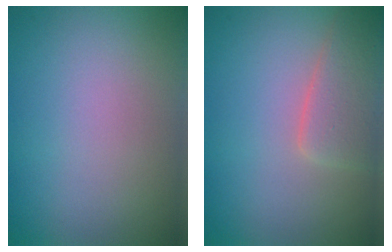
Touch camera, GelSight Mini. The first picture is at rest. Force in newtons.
{"total": 3.2, "press": 3.2, "slide": 0.1}